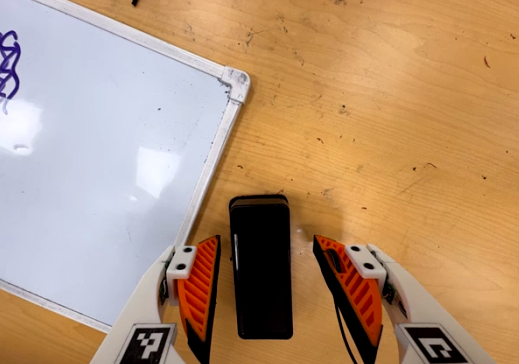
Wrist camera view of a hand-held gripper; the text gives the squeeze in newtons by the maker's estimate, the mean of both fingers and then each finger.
{"total": 0.0}